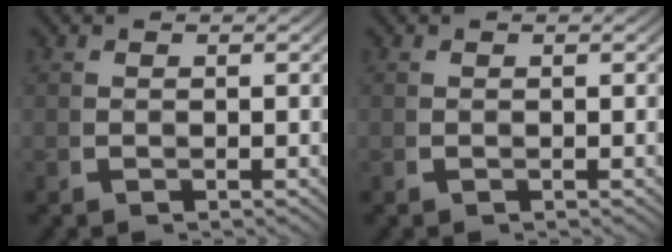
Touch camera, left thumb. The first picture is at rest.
{"total": 0.0}